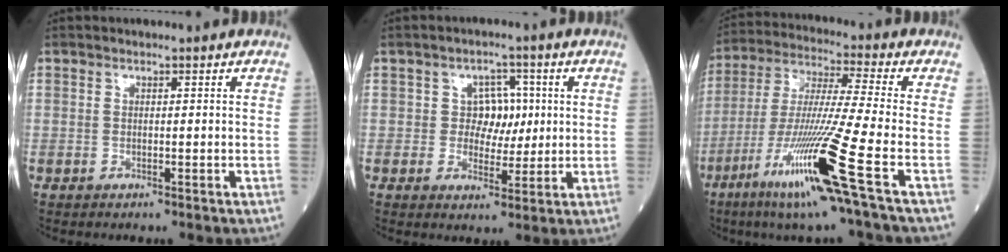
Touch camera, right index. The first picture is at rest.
{"total": 4.7, "force": [0.6, 3.9, 2.5], "torque": [-0.023, 0.010, 0.010]}
{"total": 17.0, "force": [-7.8, -1.9, 15.0], "torque": [-0.316, -0.040, -0.151]}